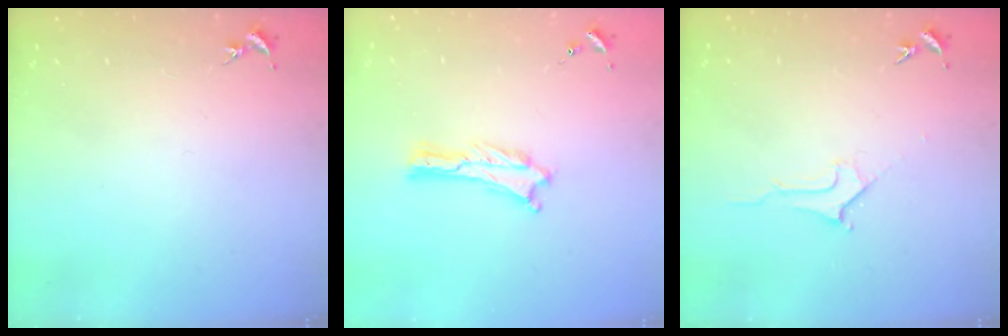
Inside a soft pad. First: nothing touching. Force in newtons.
{"total": 0.0}
{"total": 2.8, "press": 2.8, "slide": 0.4}